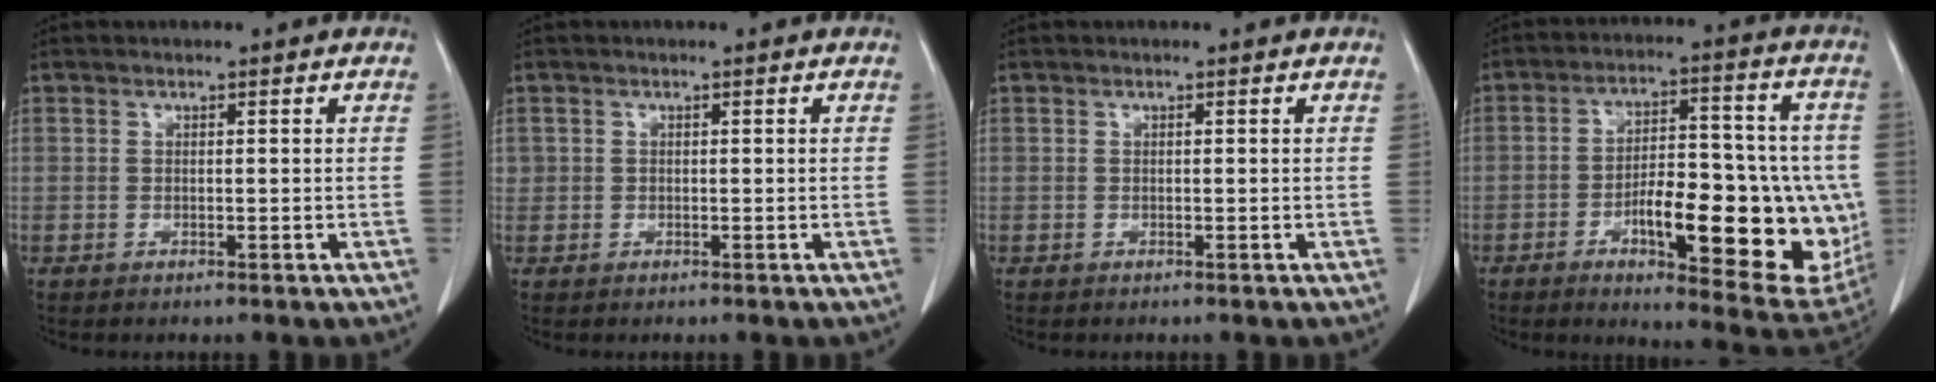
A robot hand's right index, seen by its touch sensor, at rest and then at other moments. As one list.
[{"total": 0.8, "force": [0.1, 0.8, 0.1], "torque": [0.010, 0.004, 0.000]}, {"total": 0.0}, {"total": 21.7, "force": [-5.2, 6.7, 19.9], "torque": [-0.216, 0.016, -0.054]}]